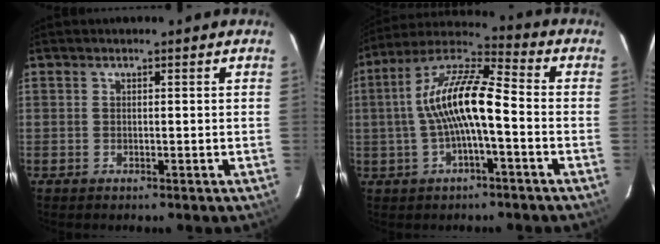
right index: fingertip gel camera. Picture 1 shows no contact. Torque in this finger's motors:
{"motor_torque": [1.06, -0.33, 1.05, 0.21]}